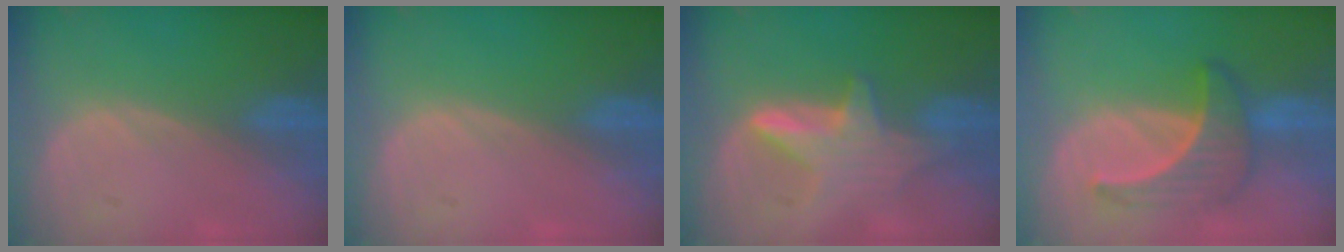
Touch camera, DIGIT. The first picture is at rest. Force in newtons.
{"total": 0.0}
{"total": 6.0, "press": 5.9, "slide": 0.6}
{"total": 6.6, "press": 6.3, "slide": 2.2}